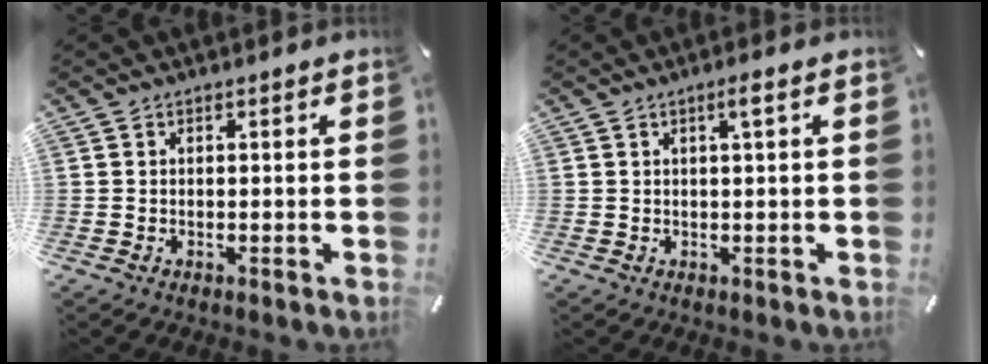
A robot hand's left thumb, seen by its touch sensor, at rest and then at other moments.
{"total": 2.4, "force": [0.9, 0.2, 2.3], "torque": [-0.045, 0.002, 0.013]}